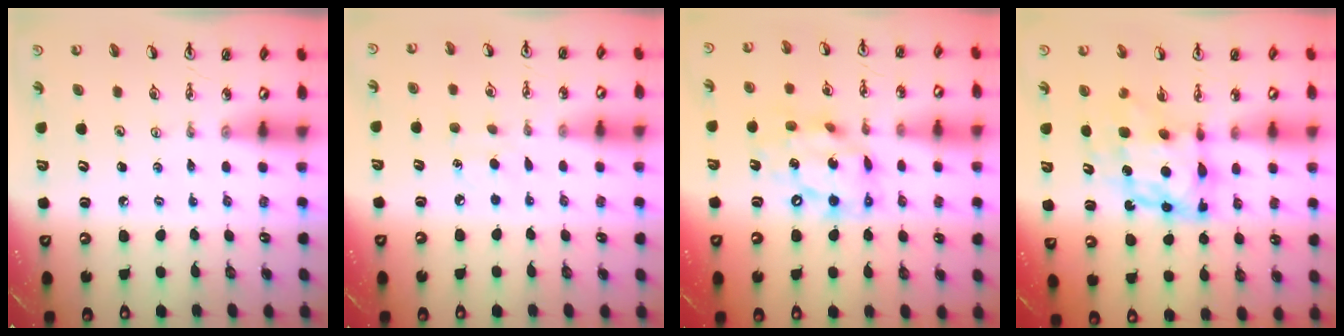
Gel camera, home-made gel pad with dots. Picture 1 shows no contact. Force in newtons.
{"total": 4.8, "press": 4.8, "slide": 0.5}
{"total": 14.9, "press": 14.8, "slide": 1.4}
{"total": 9.1, "press": 9.1, "slide": 0.7}